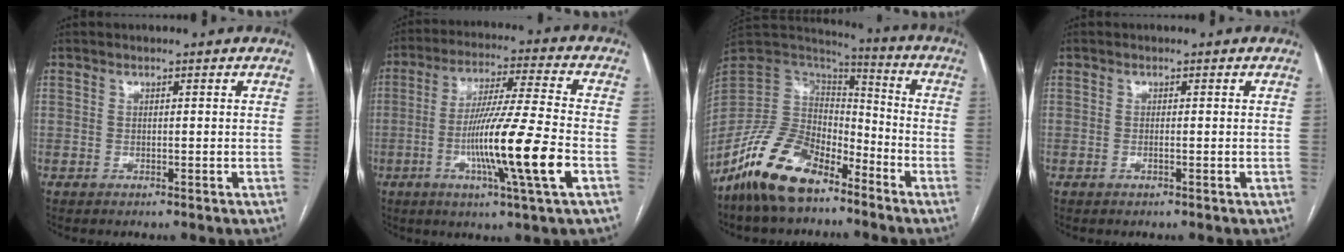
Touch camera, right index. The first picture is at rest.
{"total": 15.0, "force": [-4.2, -1.1, 14.3], "torque": [-0.265, -0.016, -0.080]}
{"total": 14.5, "force": [-10.2, 6.1, 8.2], "torque": [-0.165, 0.015, -0.199]}
{"total": 0.5, "force": [-0.2, -0.1, 0.5], "torque": [-0.010, 0.000, -0.004]}